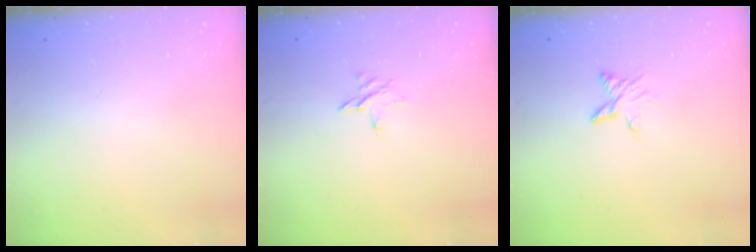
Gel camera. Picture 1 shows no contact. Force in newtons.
{"total": 3.9, "press": 3.8, "slide": 0.4}
{"total": 5.9, "press": 5.9, "slide": 0.6}